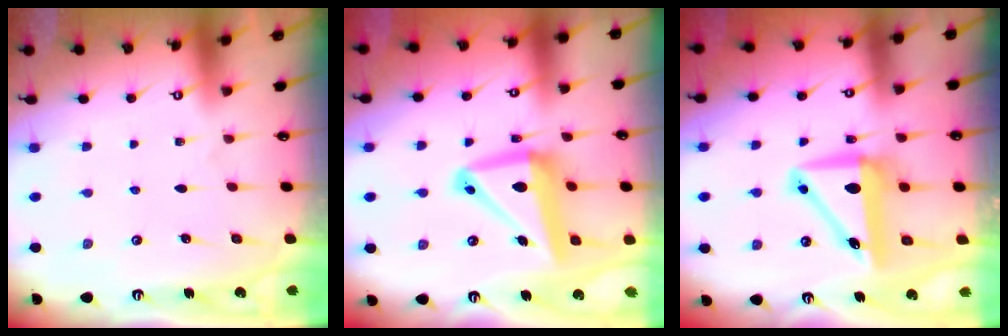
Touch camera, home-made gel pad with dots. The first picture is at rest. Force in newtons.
{"total": 15.1, "press": 15.0, "slide": 1.8}
{"total": 10.1, "press": 9.9, "slide": 1.9}